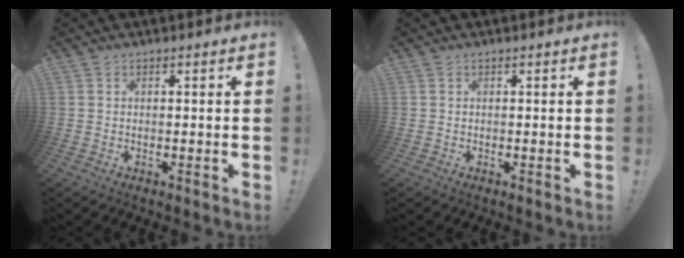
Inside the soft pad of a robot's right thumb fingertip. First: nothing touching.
{"total": 0.0}